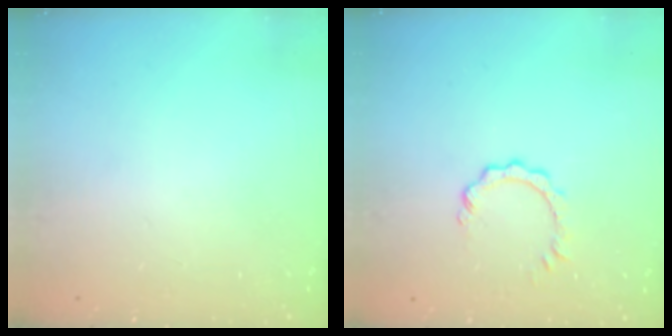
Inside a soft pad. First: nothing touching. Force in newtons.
{"total": 4.1, "press": 4.1, "slide": 0.5}